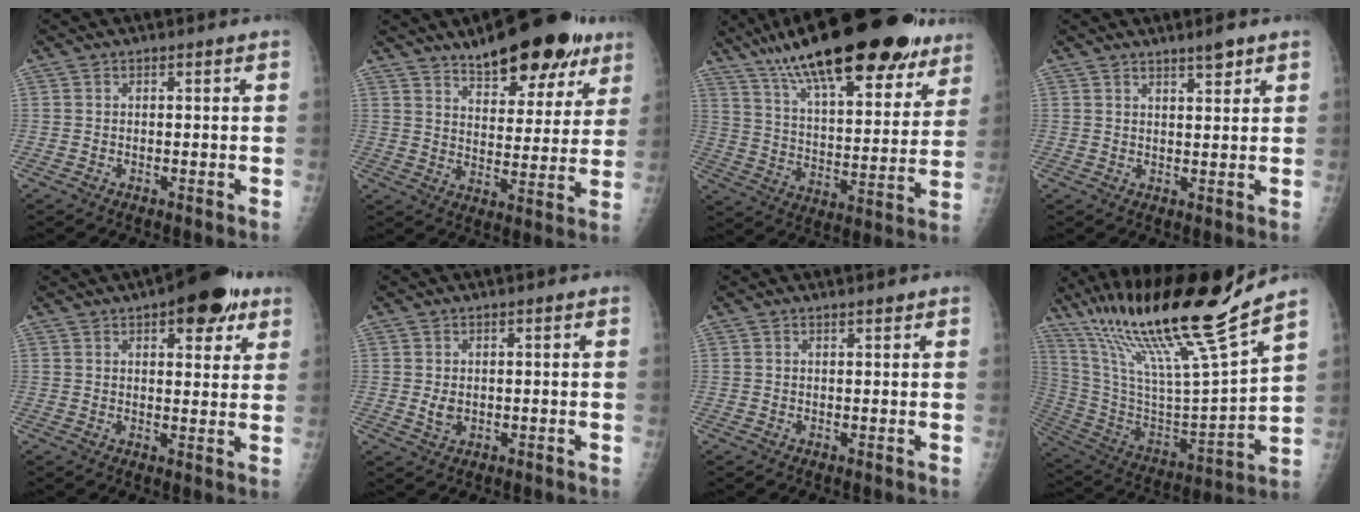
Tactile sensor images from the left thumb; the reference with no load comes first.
{"total": 18.2, "force": [12.4, 7.2, 11.3], "torque": [-0.116, -0.048, 0.183]}
{"total": 30.5, "force": [21.2, 9.6, 19.7], "torque": [-0.287, -0.049, 0.327]}
{"total": 3.2, "force": [2.5, 0.4, 2.0], "torque": [-0.028, -0.017, 0.041]}
{"total": 11.9, "force": [6.7, 4.9, 8.5], "torque": [-0.078, -0.020, 0.085]}
{"total": 2.6, "force": [0.6, 1.5, 2.0], "torque": [-0.029, -0.008, 0.016]}
{"total": 1.3, "force": [1.1, 0.1, 0.7], "torque": [-0.009, -0.007, 0.018]}
{"total": 27.7, "force": [20.0, 2.1, 19.1], "torque": [-0.327, -0.072, 0.364]}